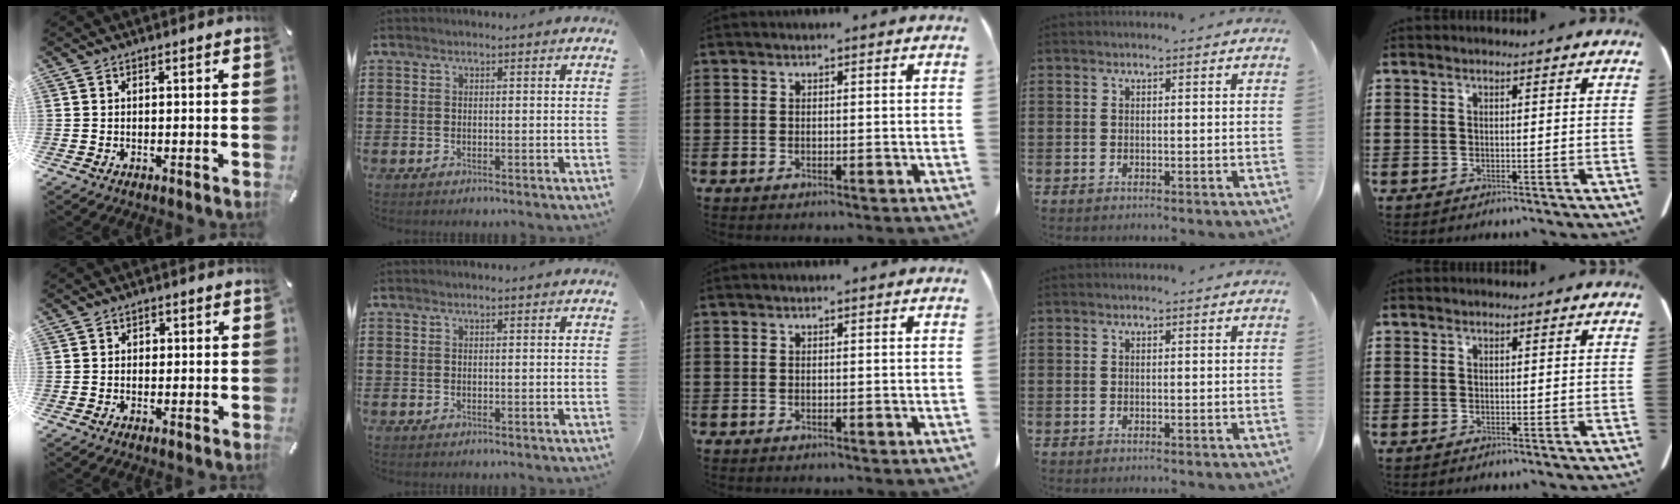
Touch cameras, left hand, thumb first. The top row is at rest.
{"thumb": {"total": 1.4, "force": [0.0, 1.3, 0.5], "torque": [-0.005, 0.003, -0.003]}}